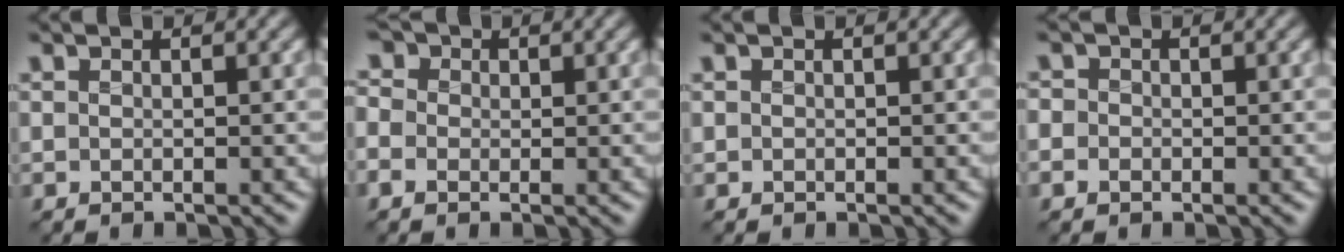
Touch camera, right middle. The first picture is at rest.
{"total": 4.1, "force": [0.8, 3.4, 2.1], "torque": [-0.052, 0.021, -0.008]}
{"total": 0.0}
{"total": 1.5, "force": [-0.3, 1.3, 0.5], "torque": [0.000, 0.000, -0.010]}